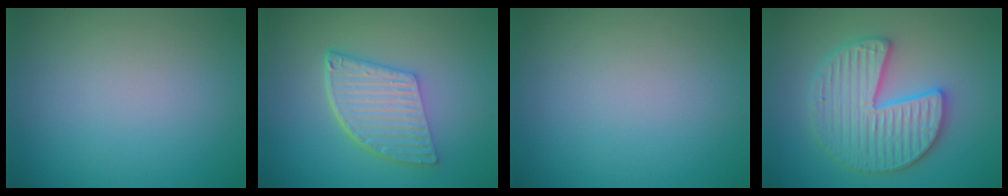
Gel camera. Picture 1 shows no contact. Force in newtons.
{"total": 5.9, "press": 4.3, "slide": 4.0}
{"total": 0.0}
{"total": 6.0, "press": 5.9, "slide": 1.0}